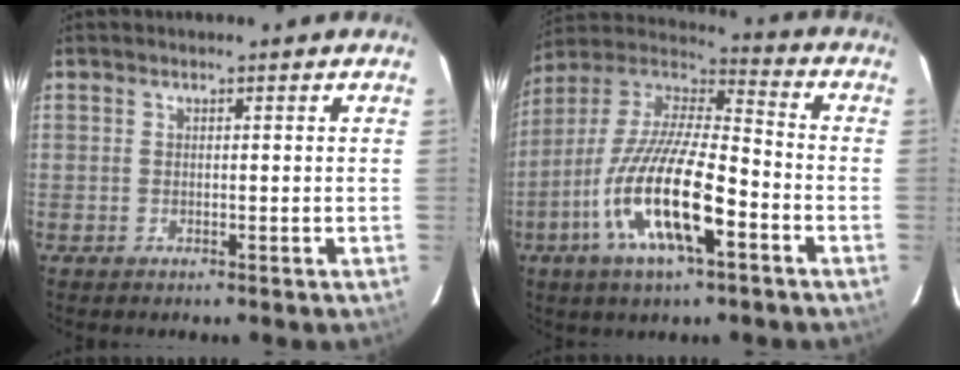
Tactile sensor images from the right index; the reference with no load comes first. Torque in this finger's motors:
{"motor_torque": [1.33, -0.81, 0.67, 0.21]}